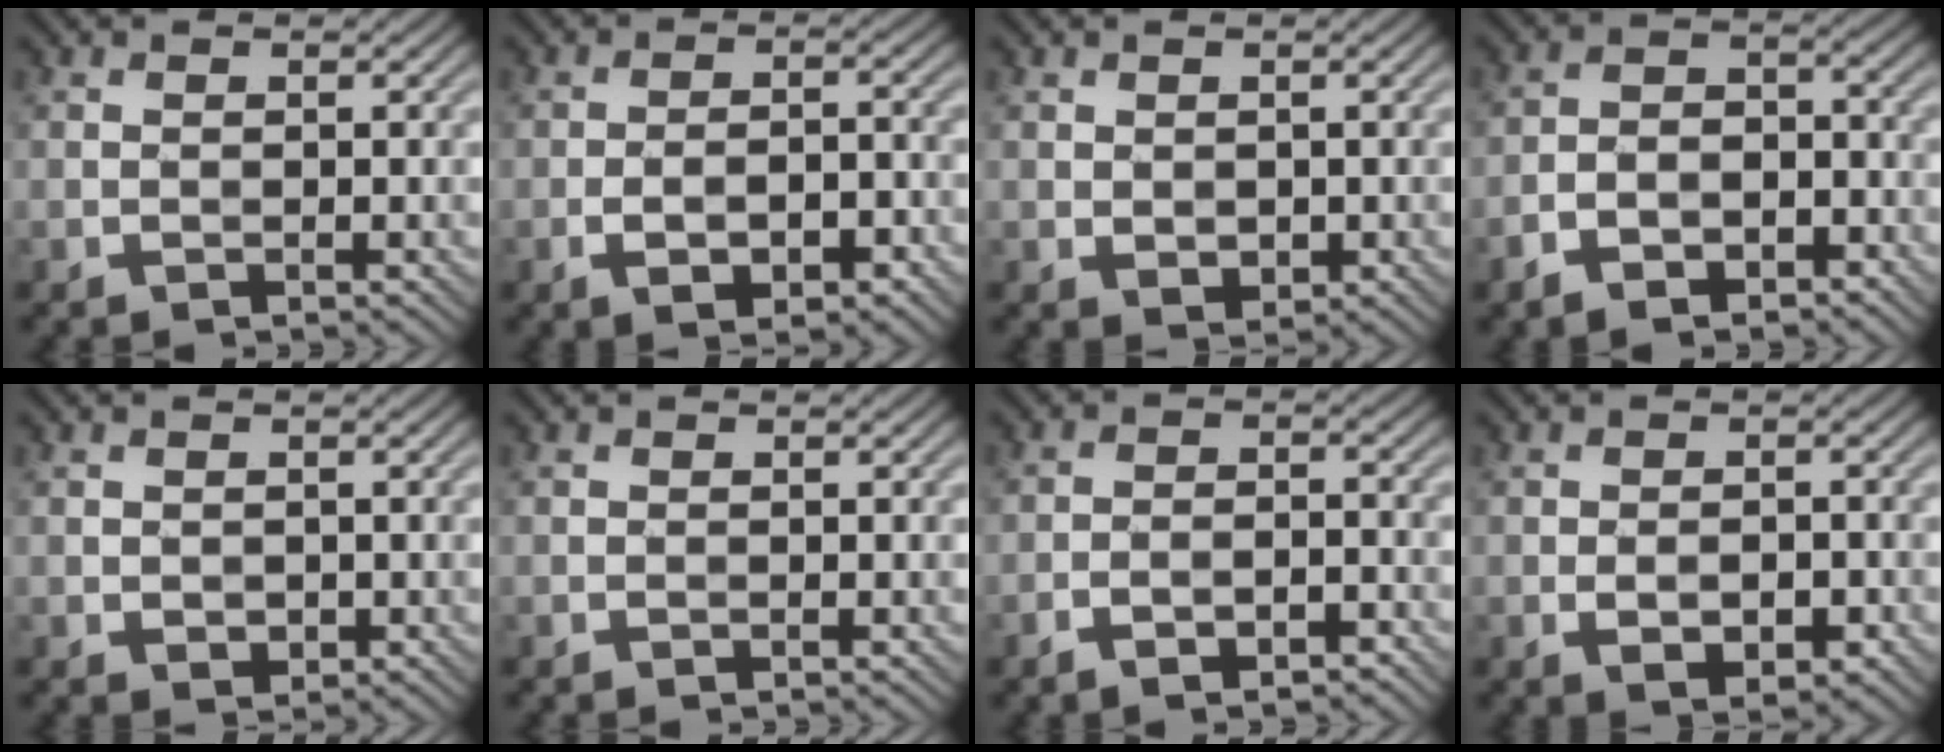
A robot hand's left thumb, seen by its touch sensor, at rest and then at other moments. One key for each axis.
{"total": 5.2, "fx": -2.5, "fy": 2.4, "fz": 3.9, "tx": -0.064, "ty": 0.001, "tz": -0.041}
{"total": 1.4, "fx": 0.1, "fy": 1.1, "fz": 0.9, "tx": -0.020, "ty": -0.006, "tz": 0.007}
{"total": 5.9, "fx": -4.0, "fy": 3.0, "fz": 3.2, "tx": -0.052, "ty": -0.002, "tz": -0.078}
{"total": 1.1, "fx": 0.1, "fy": 0.9, "fz": 0.6, "tx": -0.013, "ty": -0.006, "tz": 0.005}
{"total": 0.0}
{"total": 4.0, "fx": -2.7, "fy": 1.5, "fz": 2.6, "tx": -0.044, "ty": 0.004, "tz": -0.046}
{"total": 3.8, "fx": -1.3, "fy": 2.1, "fz": 2.9, "tx": -0.046, "ty": -0.005, "tz": -0.018}